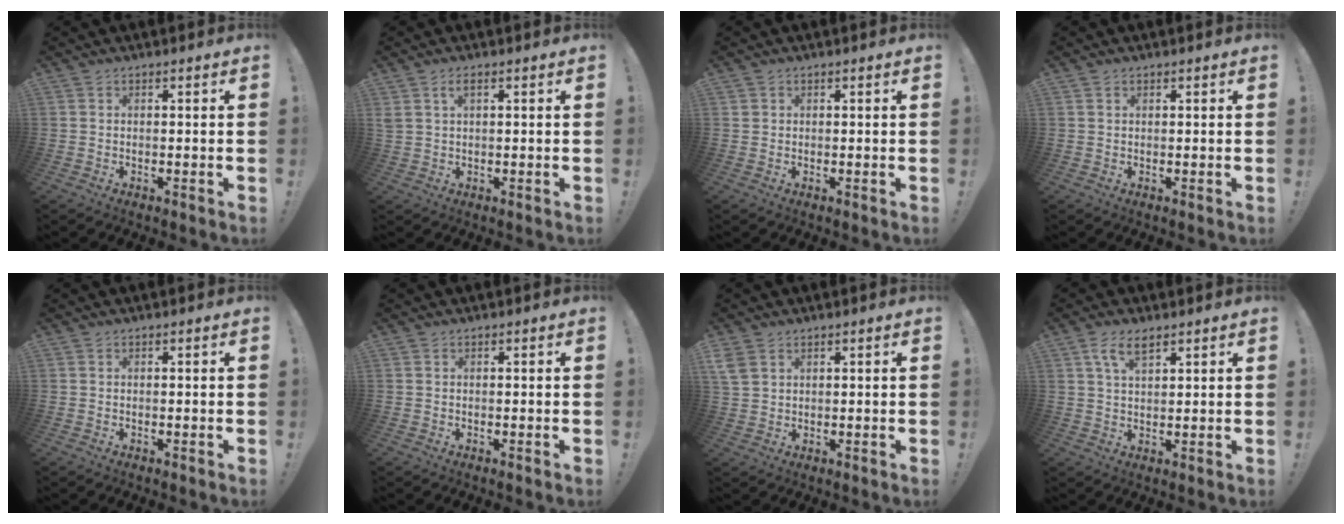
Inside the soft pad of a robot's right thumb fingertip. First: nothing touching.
{"total": 3.1, "force": [1.3, 1.6, 2.4], "torque": [-0.047, 0.003, 0.024]}
{"total": 0.8, "force": [0.4, 0.7, 0.0], "torque": [-0.008, 0.003, 0.009]}
{"total": 0.7, "force": [0.5, 0.5, 0.2], "torque": [-0.001, -0.002, 0.009]}
{"total": 0.0}
{"total": 0.0}
{"total": 4.4, "force": [2.4, 2.8, 2.4], "torque": [-0.055, -0.005, 0.049]}
{"total": 6.3, "force": [3.5, 2.8, 4.3], "torque": [-0.082, -0.004, 0.066]}